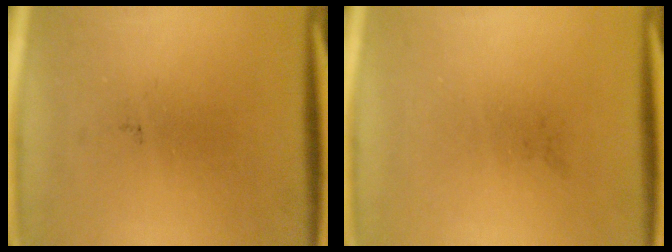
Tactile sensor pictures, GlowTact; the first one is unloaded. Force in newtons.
{"total": 0.0}